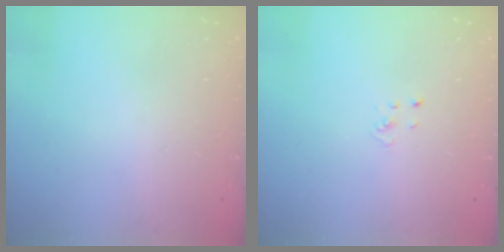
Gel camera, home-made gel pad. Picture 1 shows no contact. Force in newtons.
{"total": 1.1, "press": 1.1, "slide": 0.1}